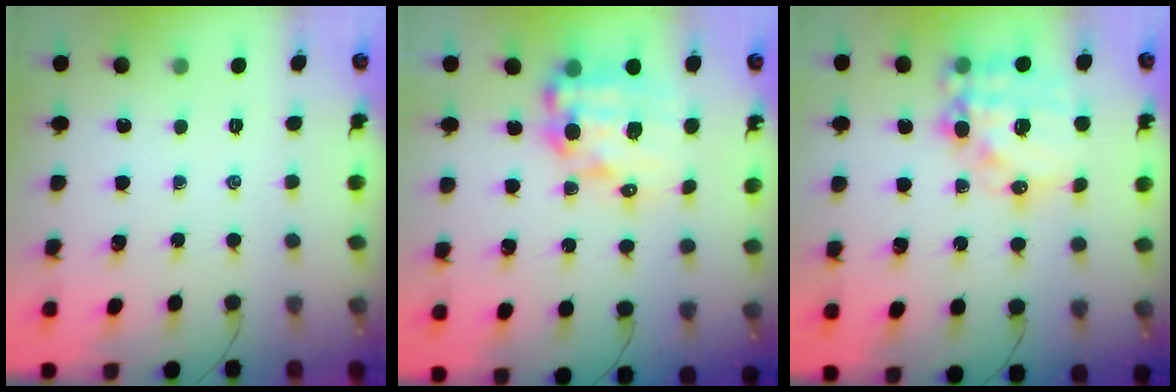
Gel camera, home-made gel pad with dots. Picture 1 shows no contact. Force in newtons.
{"total": 14.5, "press": 14.1, "slide": 3.3}
{"total": 18.5, "press": 18.0, "slide": 4.4}